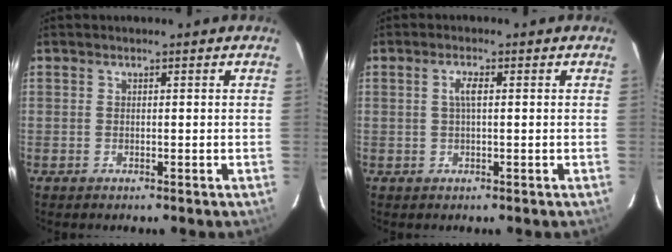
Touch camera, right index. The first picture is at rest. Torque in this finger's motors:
{"motor_torque": [0.42, 0.09, 0.20, 0.06]}